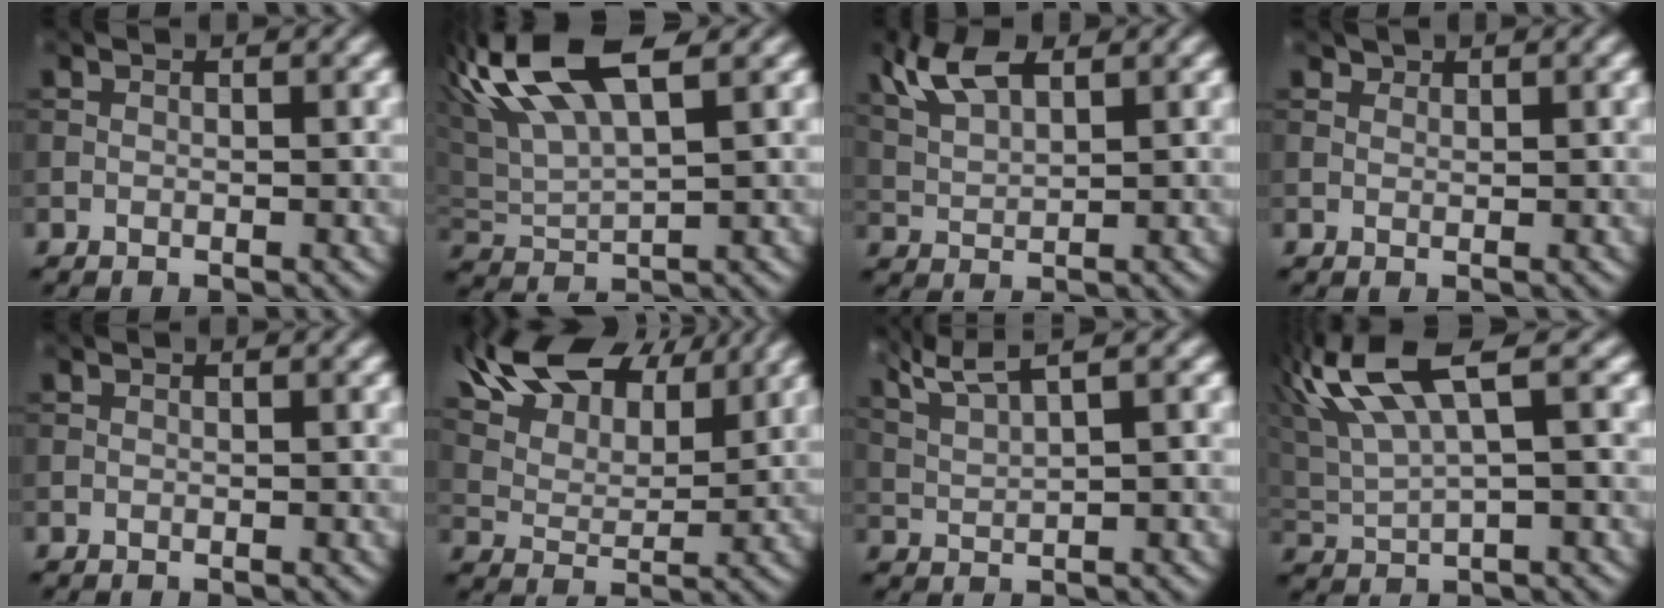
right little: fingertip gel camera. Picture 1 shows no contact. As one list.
[{"total": 10.1, "force": [4.6, 3.5, 8.4], "torque": [-0.180, 0.030, 0.078]}, {"total": 5.0, "force": [2.9, 2.1, 3.6], "torque": [-0.084, 0.011, 0.058]}, {"total": 1.1, "force": [1.0, 0.4, 0.2], "torque": [-0.004, -0.001, 0.016]}, {"total": 0.0}, {"total": 11.8, "force": [8.2, 5.1, 6.9], "torque": [-0.145, 0.019, 0.130]}, {"total": 4.6, "force": [3.3, 0.8, 3.1], "torque": [-0.065, 0.016, 0.060]}, {"total": 8.7, "force": [4.4, 2.3, 7.2], "torque": [-0.155, 0.025, 0.084]}]